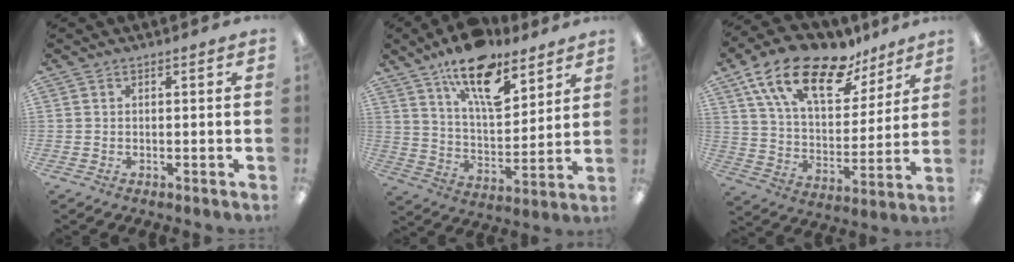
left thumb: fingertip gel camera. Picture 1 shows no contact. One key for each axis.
{"total": 16.6, "fx": 11.6, "fy": 6.8, "fz": 9.6, "tx": -0.150, "ty": -0.063, "tz": 0.199}
{"total": 21.0, "fx": 13.6, "fy": 9.8, "fz": 12.7, "tx": -0.222, "ty": -0.070, "tz": 0.239}